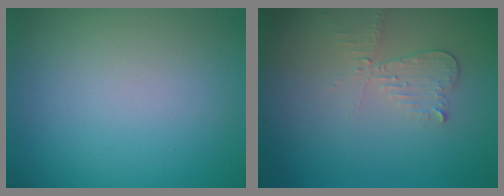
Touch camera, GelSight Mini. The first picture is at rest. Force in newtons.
{"total": 2.1, "press": 2.1, "slide": 0.1}